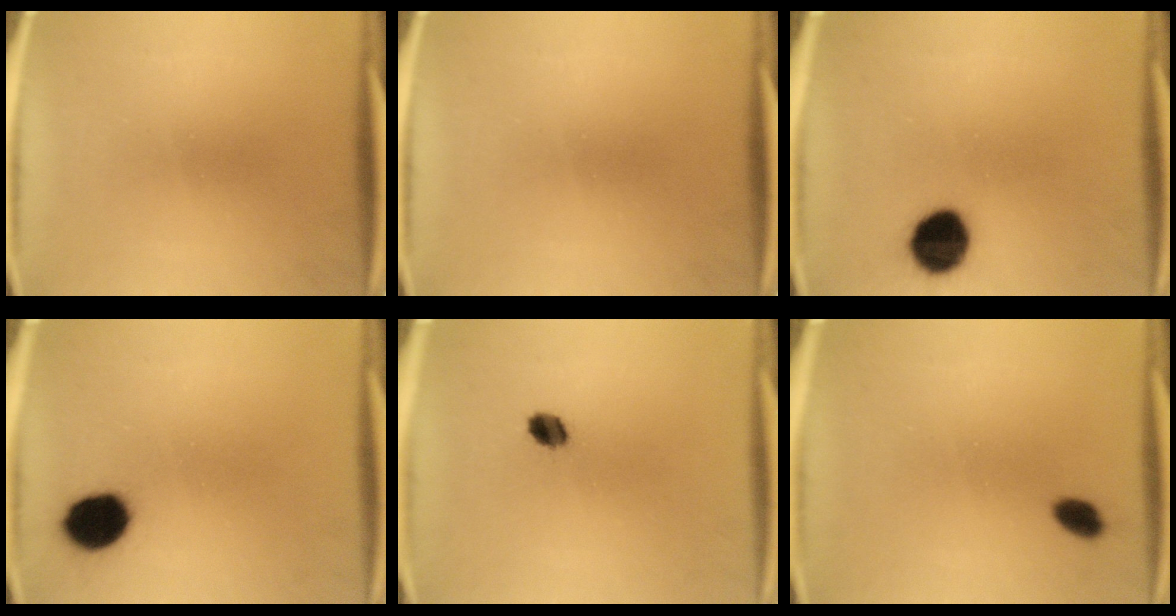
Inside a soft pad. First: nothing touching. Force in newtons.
{"total": 0.0}
{"total": 10.5}
{"total": 9.1}
{"total": 3.2}
{"total": 2.9}